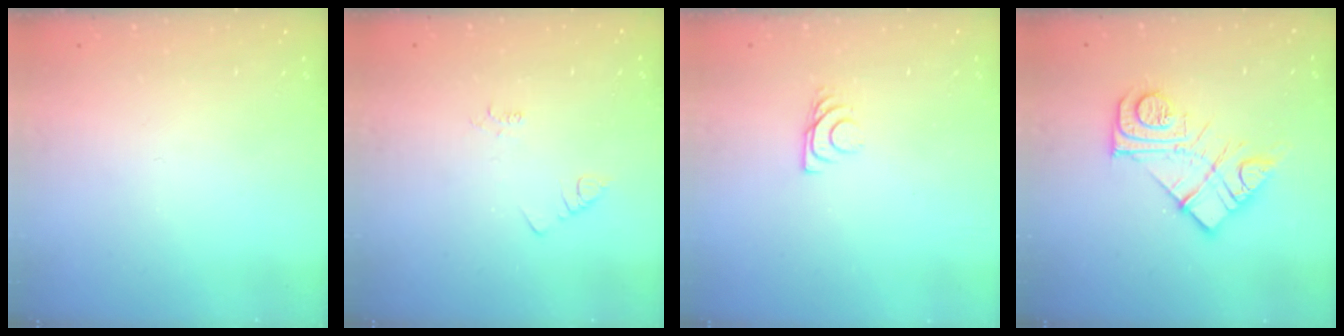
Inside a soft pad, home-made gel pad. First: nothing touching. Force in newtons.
{"total": 1.9, "press": 1.9, "slide": 0.3}
{"total": 5.4, "press": 5.3, "slide": 0.7}
{"total": 13.9, "press": 13.8, "slide": 0.9}